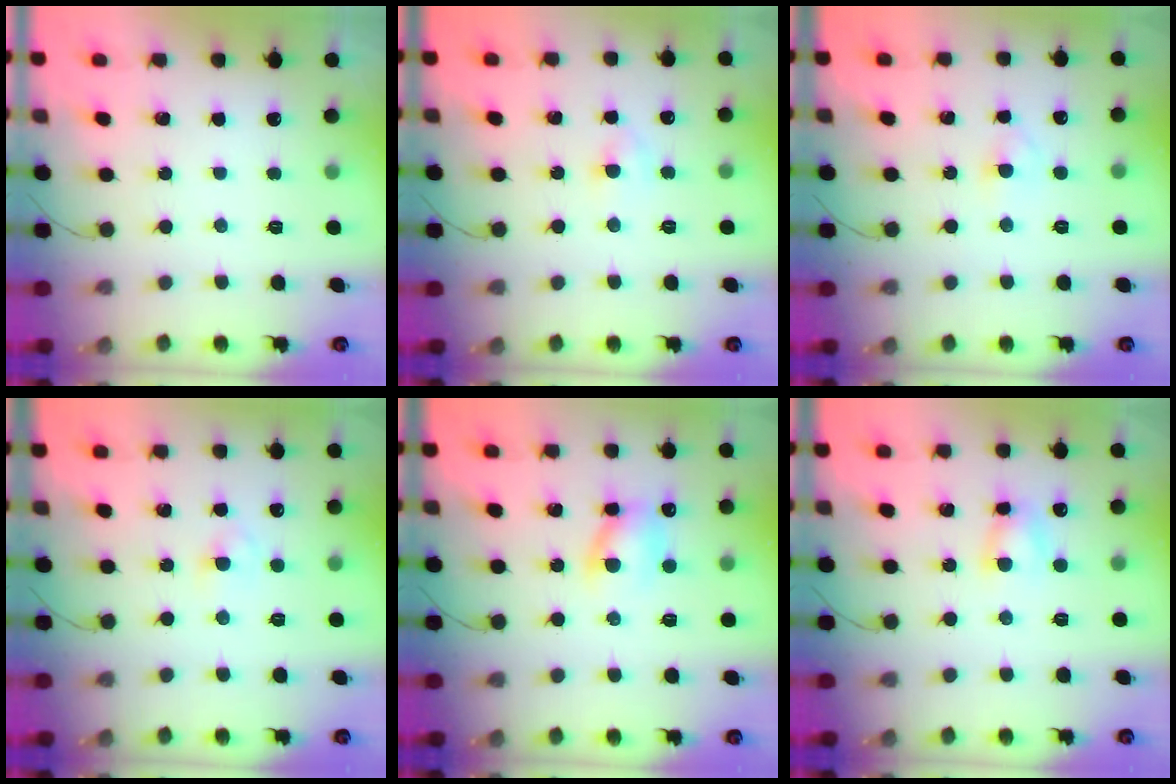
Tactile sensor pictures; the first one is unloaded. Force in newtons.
{"total": 3.8, "press": 3.7, "slide": 1.1}
{"total": 2.5, "press": 2.3, "slide": 1.0}
{"total": 2.6, "press": 2.4, "slide": 1.1}
{"total": 7.6, "press": 7.4, "slide": 1.3}
{"total": 4.9, "press": 4.8, "slide": 0.8}